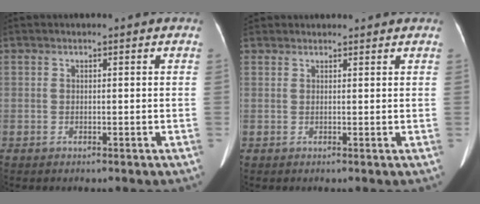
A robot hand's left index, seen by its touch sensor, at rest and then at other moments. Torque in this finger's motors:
{"motor_torque": [0.95, -1.19, 0.68, 0.17]}